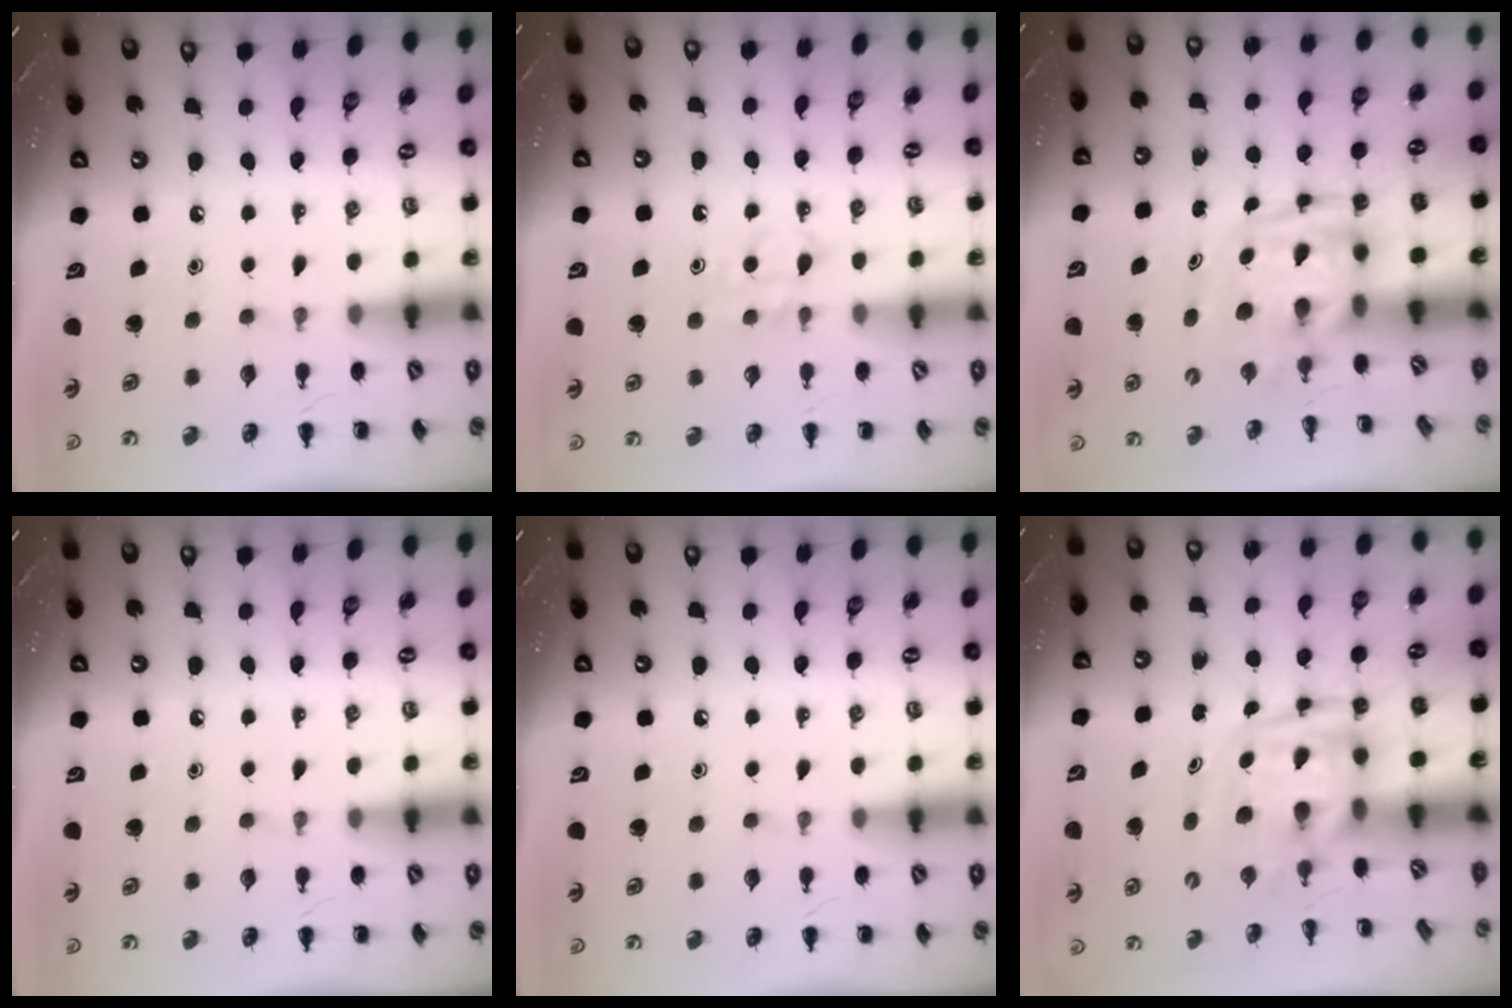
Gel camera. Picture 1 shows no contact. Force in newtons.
{"total": 4.9, "press": 4.7, "slide": 1.4}
{"total": 3.2, "press": 3.1, "slide": 0.7}
{"total": 0.0}
{"total": 0.0}
{"total": 3.3, "press": 3.2, "slide": 0.7}